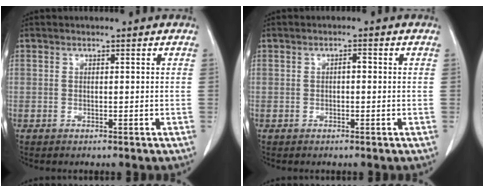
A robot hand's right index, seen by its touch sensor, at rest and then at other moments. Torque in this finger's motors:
{"motor_torque": [0.38, -0.13, 0.09, 0.03]}